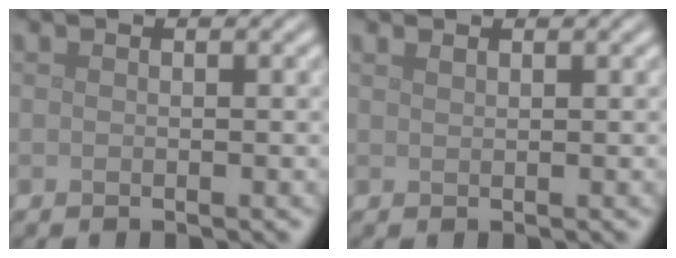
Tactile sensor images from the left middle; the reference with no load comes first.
{"total": 0.5, "force": [0.5, 0.1, 0.2], "torque": [-0.003, 0.000, 0.011]}